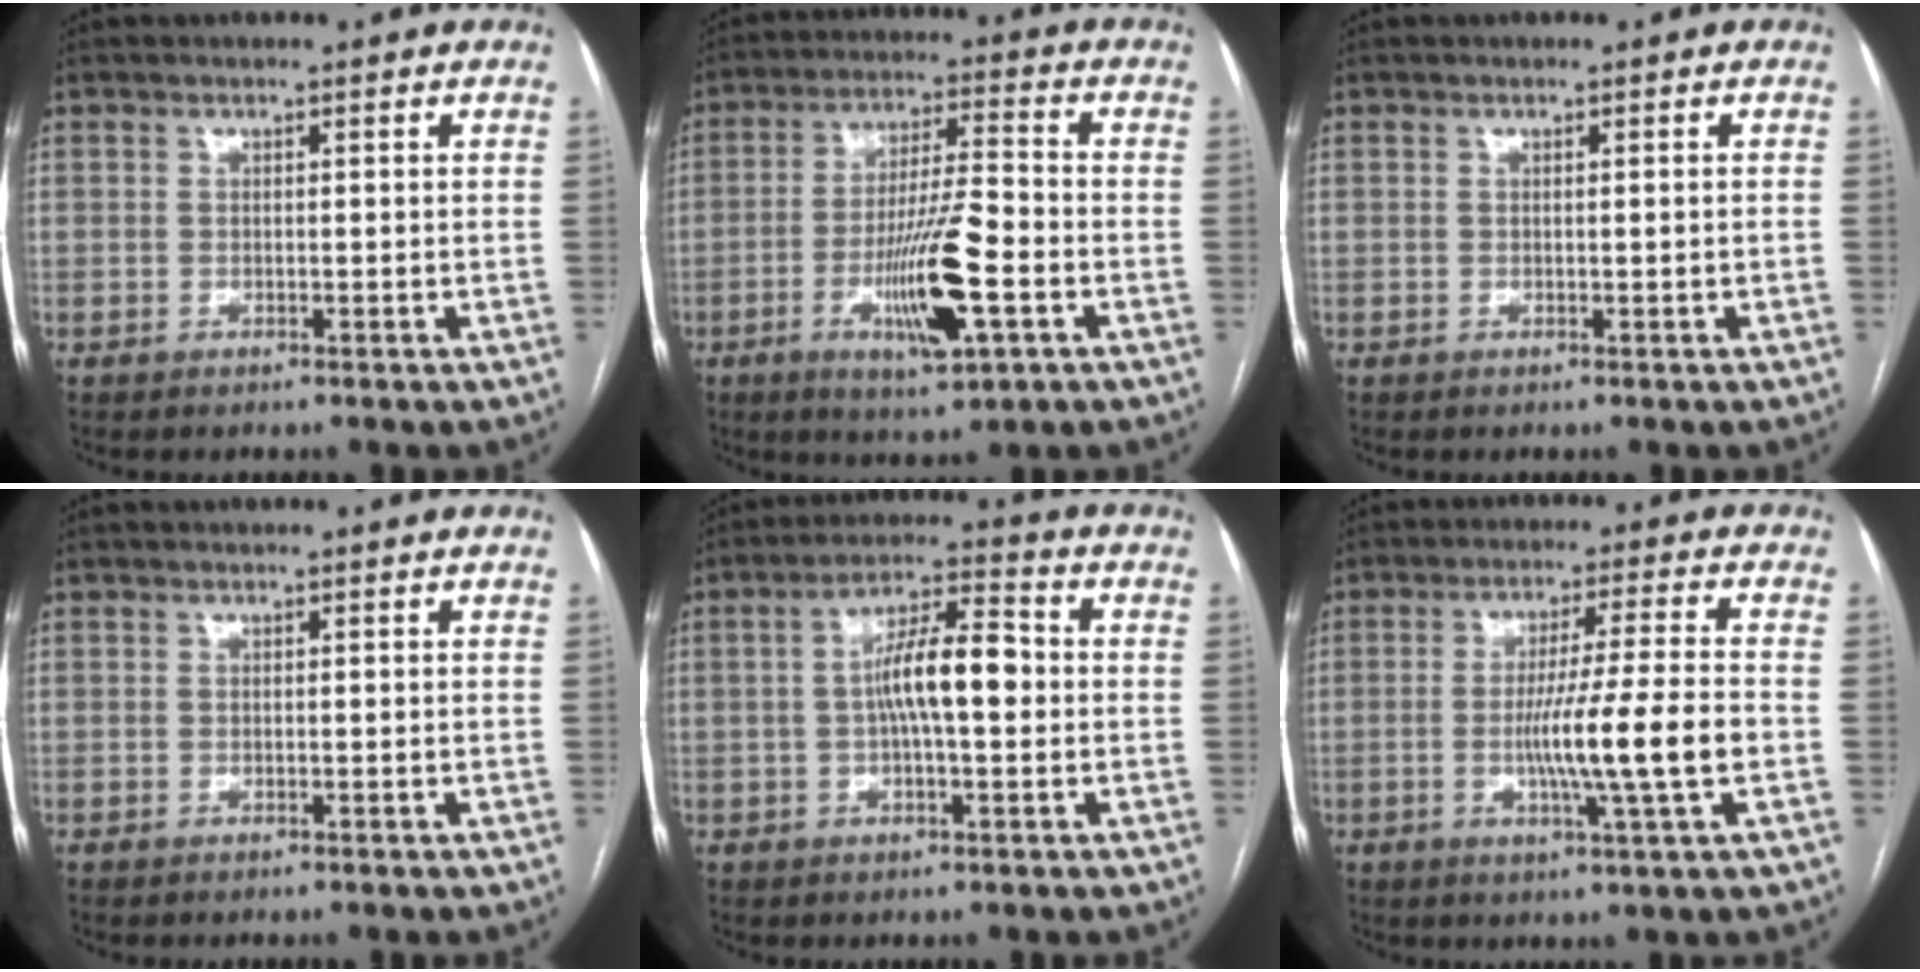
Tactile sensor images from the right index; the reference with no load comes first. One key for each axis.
{"total": 12.4, "fx": -4.1, "fy": 1.4, "fz": 11.6, "tx": -0.212, "ty": -0.010, "tz": -0.069}
{"total": 0.0}
{"total": 0.0}
{"total": 9.2, "fx": 0.0, "fy": 2.2, "fz": 9.0, "tx": -0.165, "ty": 0.021, "tz": -0.005}
{"total": 10.9, "fx": -2.2, "fy": -1.1, "fz": 10.6, "tx": -0.187, "ty": -0.011, "tz": -0.040}